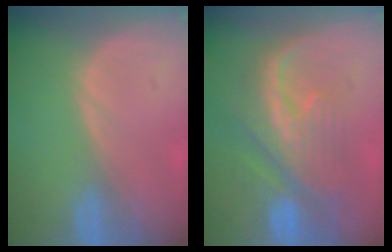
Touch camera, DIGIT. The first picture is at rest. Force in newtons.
{"total": 9.2, "press": 8.9, "slide": 2.3}